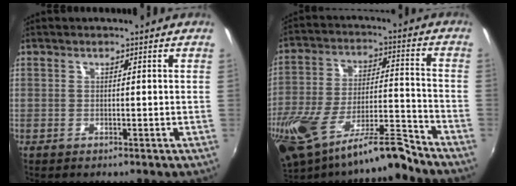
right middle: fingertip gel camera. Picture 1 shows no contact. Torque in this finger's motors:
{"motor_torque": [1.08, -1.06, 0.67, 0.21]}